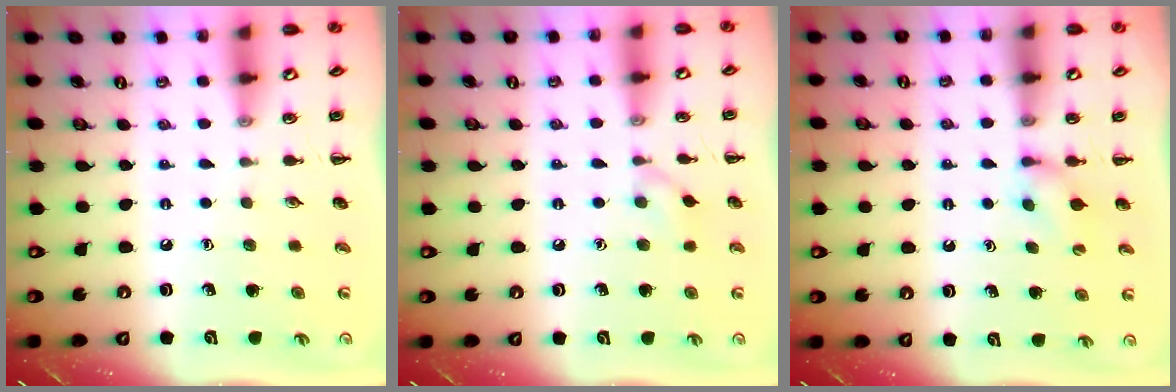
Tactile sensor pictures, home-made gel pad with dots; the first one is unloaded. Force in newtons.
{"total": 5.9, "press": 5.6, "slide": 1.9}
{"total": 4.7, "press": 4.5, "slide": 1.5}